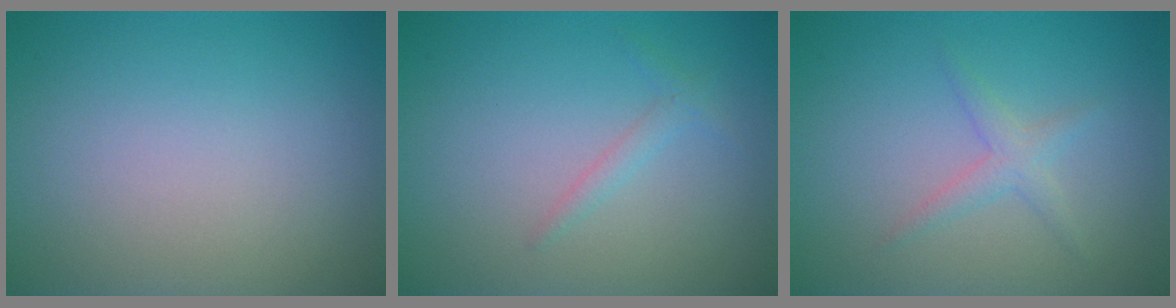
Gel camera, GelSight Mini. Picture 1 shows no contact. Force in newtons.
{"total": 1.1, "press": 1.1, "slide": 0.0}
{"total": 1.6, "press": 1.6, "slide": 0.1}